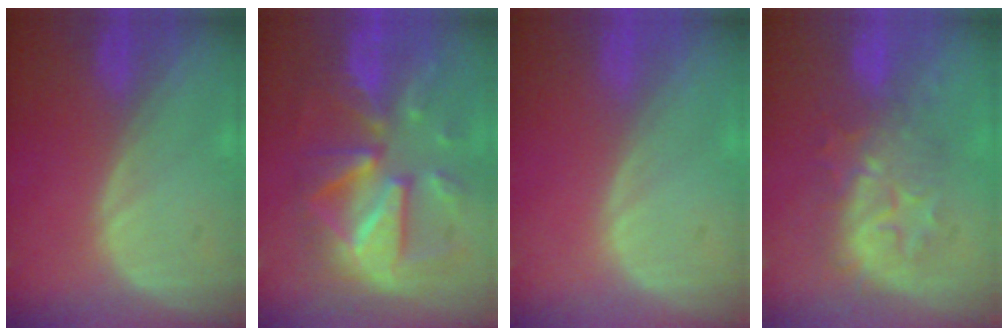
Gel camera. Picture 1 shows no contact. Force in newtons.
{"total": 12.4, "press": 12.3, "slide": 1.1}
{"total": 0.0}
{"total": 8.2, "press": 8.2, "slide": 0.9}